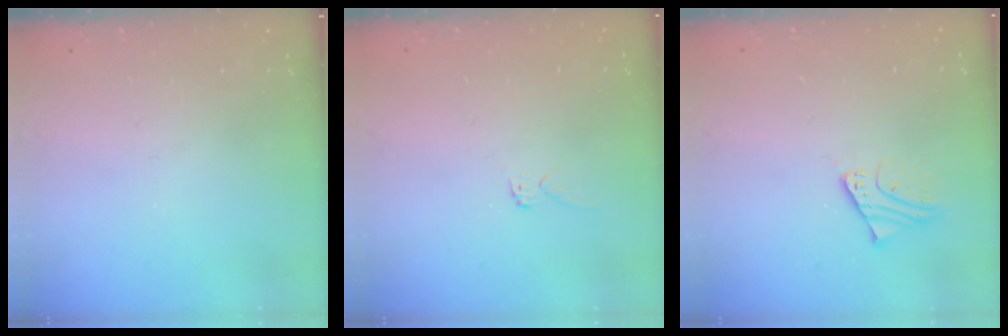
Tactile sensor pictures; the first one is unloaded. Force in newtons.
{"total": 2.8, "press": 2.8, "slide": 0.1}
{"total": 2.6, "press": 2.6, "slide": 0.2}